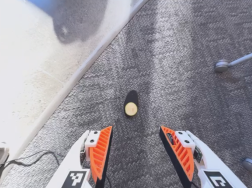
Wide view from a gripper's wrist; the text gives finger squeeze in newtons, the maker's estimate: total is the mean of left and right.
{"total": 0.0}